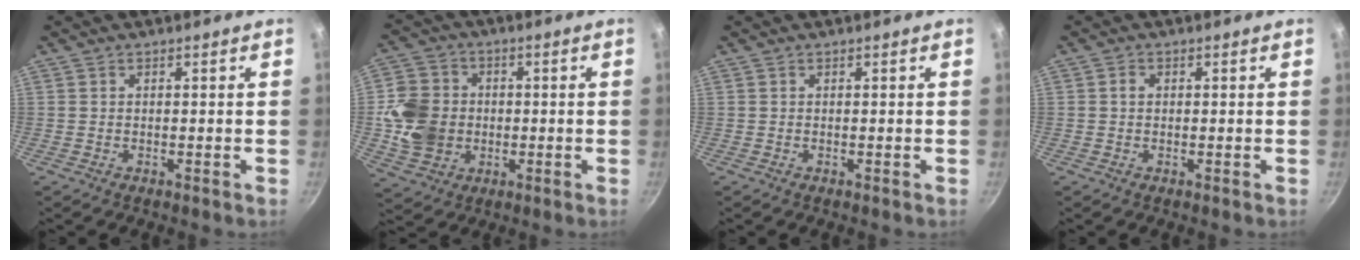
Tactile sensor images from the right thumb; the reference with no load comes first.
{"total": 11.7, "force": [-0.6, 10.1, 5.8], "torque": [-0.085, 0.010, -0.011]}
{"total": 0.0}
{"total": 1.2, "force": [0.1, 0.9, 0.7], "torque": [-0.011, 0.006, 0.002]}